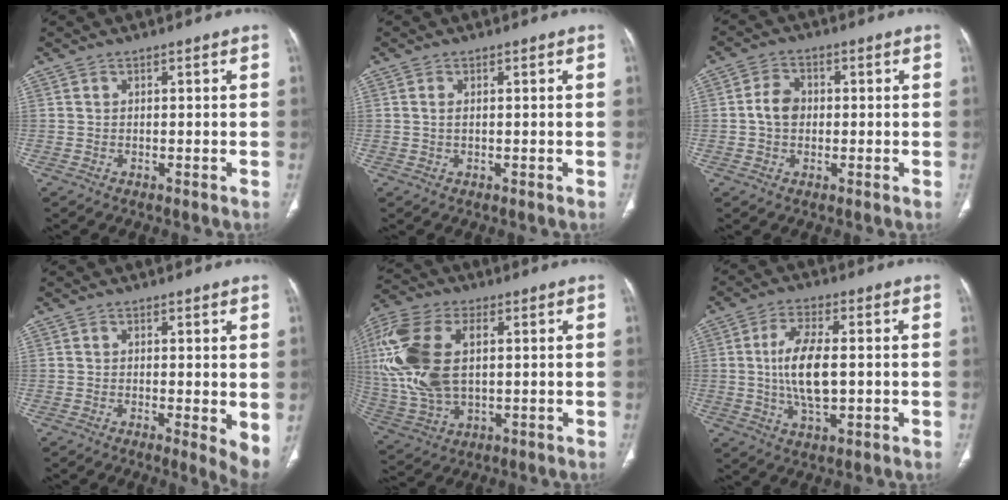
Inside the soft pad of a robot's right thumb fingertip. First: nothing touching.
{"total": 1.1, "force": [0.2, 0.6, 1.0], "torque": [-0.023, 0.001, 0.004]}
{"total": 4.9, "force": [-0.1, 3.9, 3.1], "torque": [-0.046, 0.012, -0.007]}
{"total": 4.8, "force": [0.1, 1.4, 4.6], "torque": [-0.064, -0.014, 0.001]}
{"total": 20.2, "force": [3.1, 11.4, 16.3], "torque": [-0.379, -0.001, 0.059]}
{"total": 10.6, "force": [0.1, 4.6, 9.5], "torque": [-0.182, -0.003, 0.003]}